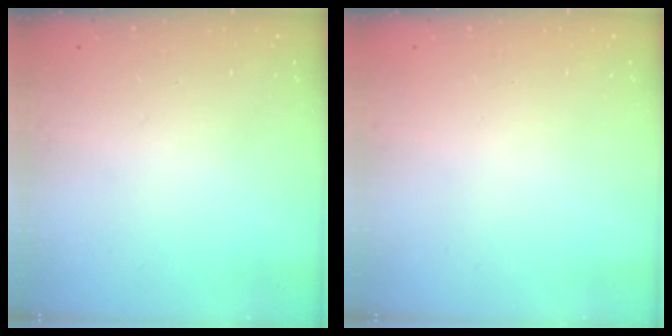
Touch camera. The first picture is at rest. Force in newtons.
{"total": 0.0}